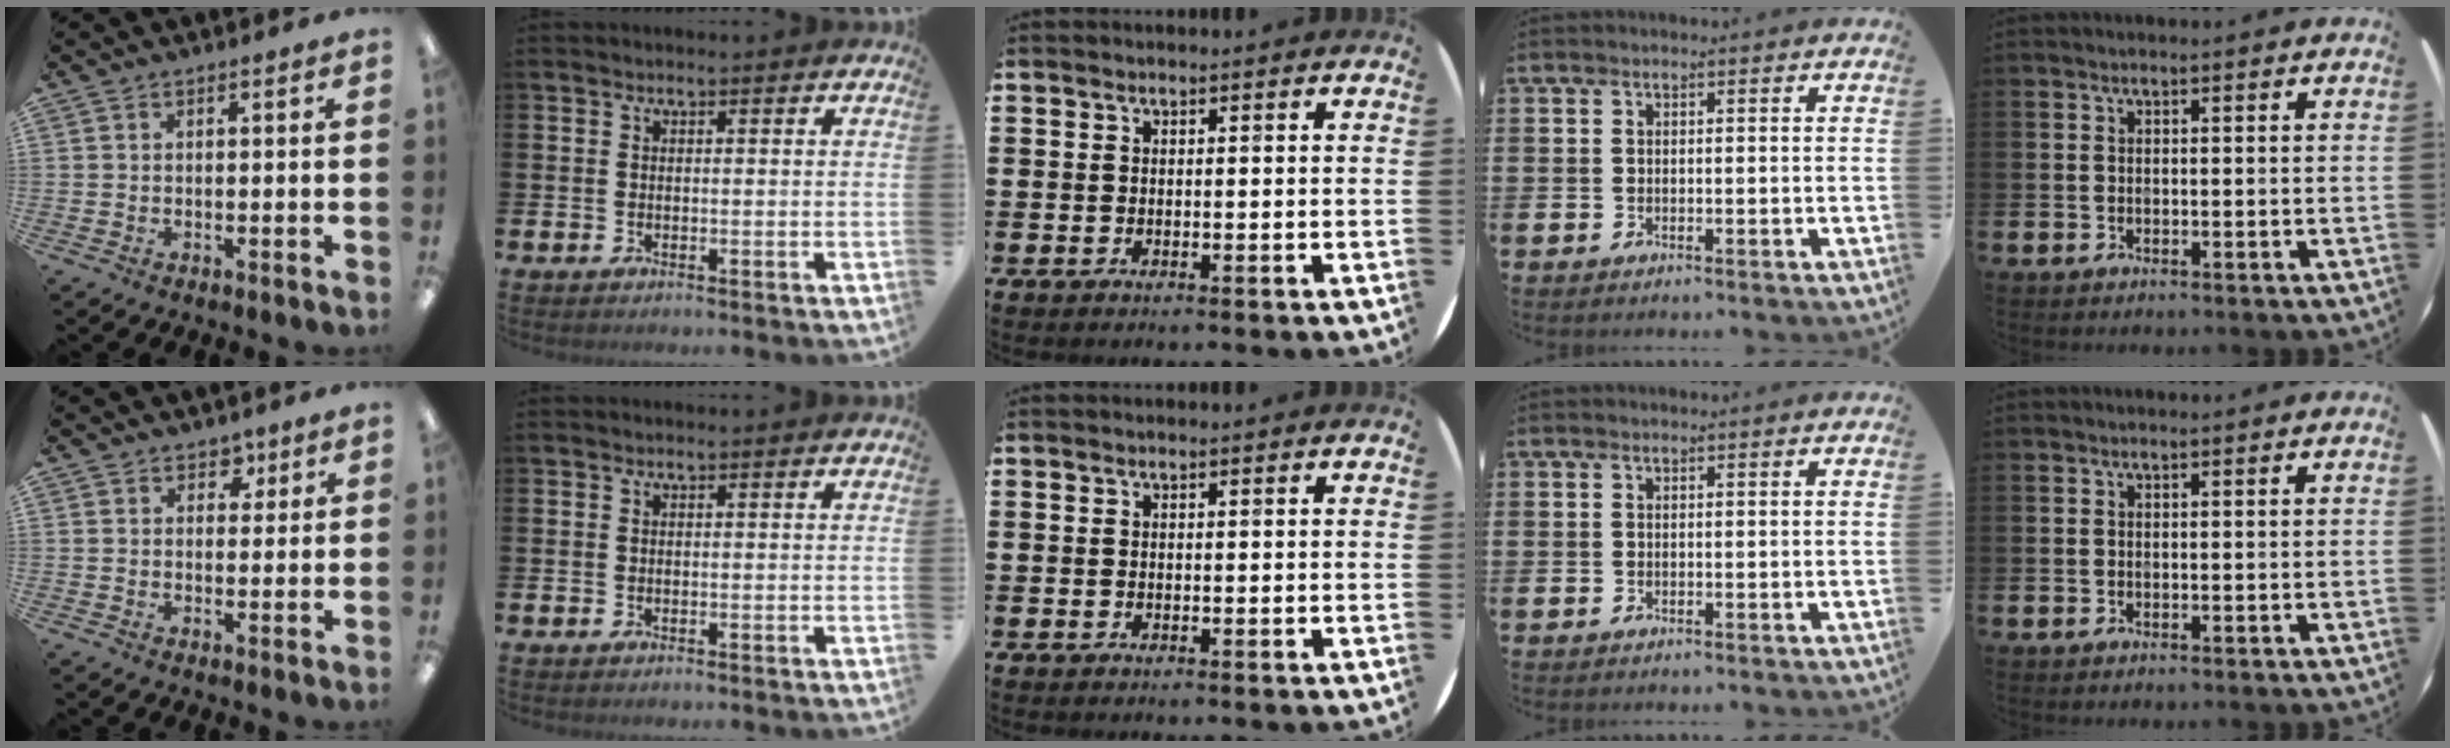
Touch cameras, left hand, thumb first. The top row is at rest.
{"thumb": {"total": 3.5, "force": [2.0, 2.6, 1.2], "torque": [-0.004, -0.005, 0.033]}}